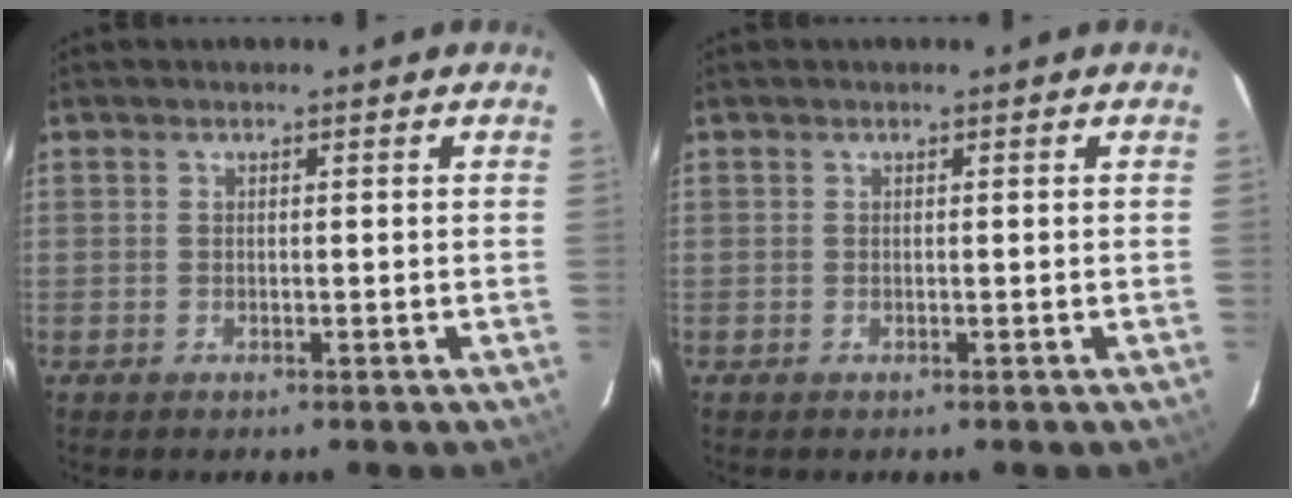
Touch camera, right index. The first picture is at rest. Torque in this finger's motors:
{"motor_torque": [-0.03, 0.00, 0.00, 0.00]}